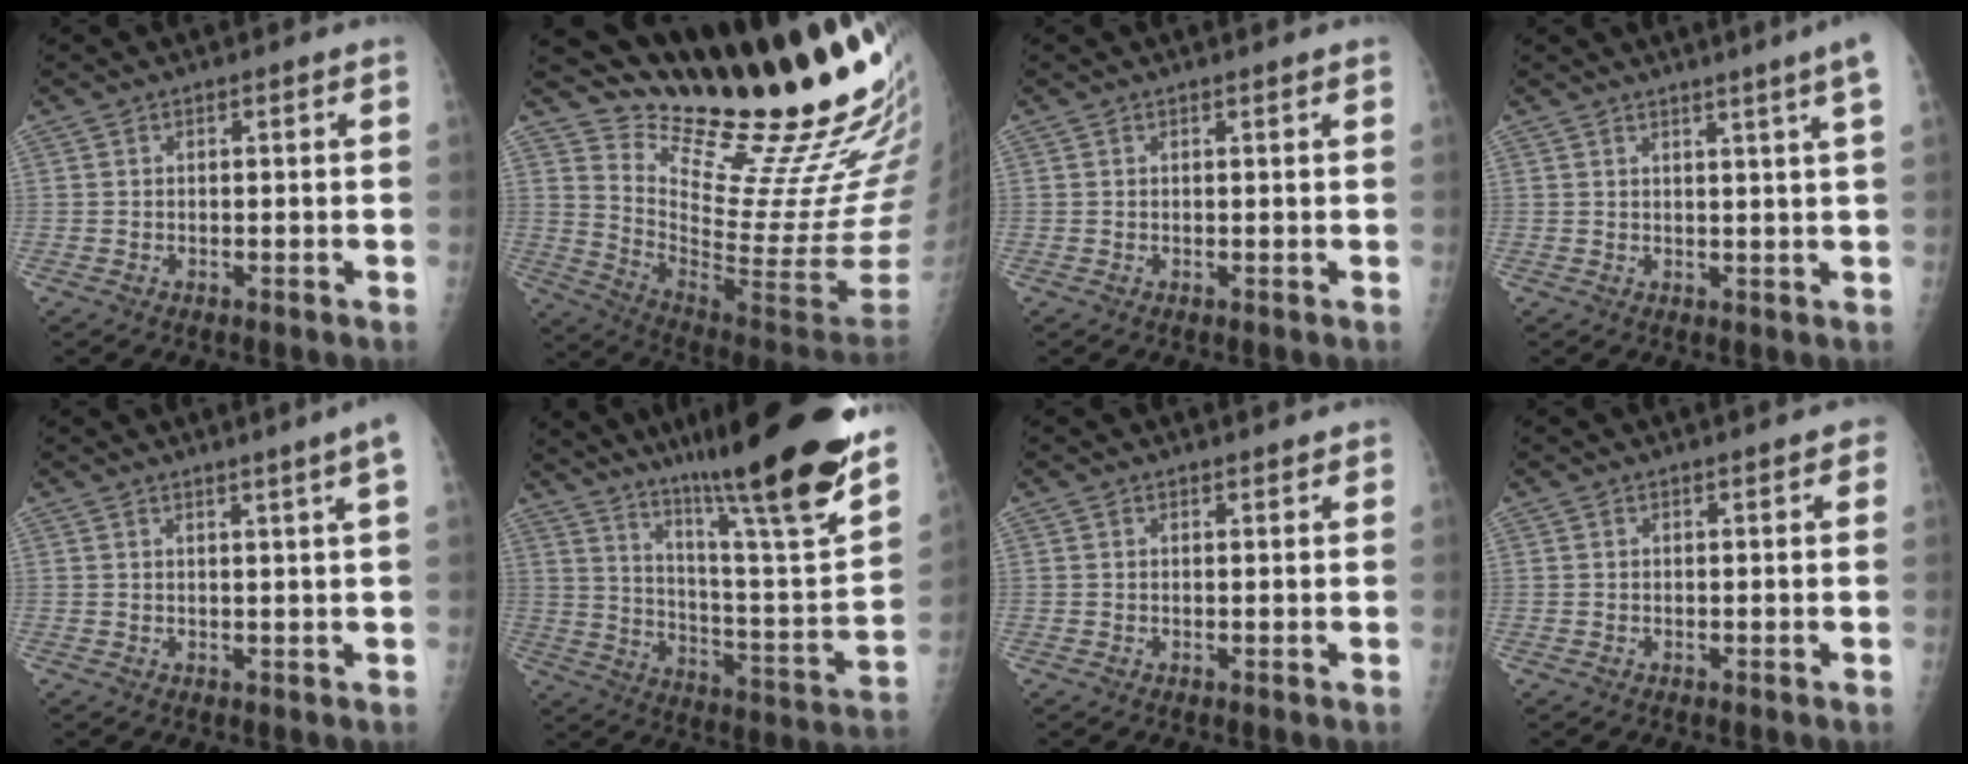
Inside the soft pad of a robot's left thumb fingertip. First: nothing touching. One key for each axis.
{"total": 26.8, "fx": 21.7, "fy": 3.8, "fz": 15.3, "tx": -0.199, "ty": -0.168, "tz": 0.326}
{"total": 0.8, "fx": 0.7, "fy": 0.0, "fz": 0.4, "tx": -0.006, "ty": 0.002, "tz": 0.011}
{"total": 5.4, "fx": 3.4, "fy": -1.2, "fz": 4.0, "tx": -0.055, "ty": -0.016, "tz": 0.040}
{"total": 4.0, "fx": 2.4, "fy": -1.1, "fz": 3.0, "tx": -0.041, "ty": -0.012, "tz": 0.033}
{"total": 30.2, "fx": 22.1, "fy": 2.5, "fz": 20.5, "tx": -0.304, "ty": -0.112, "tz": 0.329}
{"total": 1.1, "fx": 1.0, "fy": 0.4, "fz": 0.3, "tx": 0.002, "ty": -0.004, "tz": 0.012}
{"total": 1.8, "fx": 1.0, "fy": 0.7, "fz": 1.2, "tx": -0.010, "ty": 0.001, "tz": 0.010}